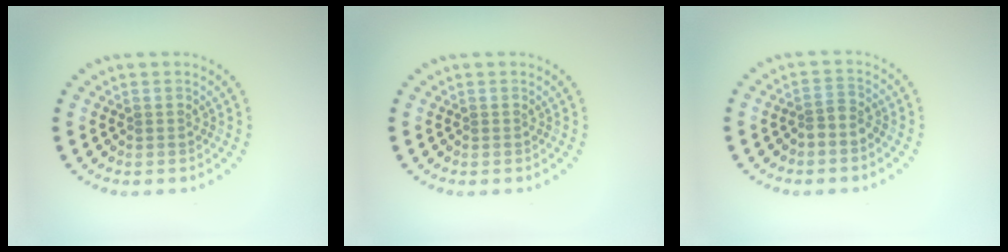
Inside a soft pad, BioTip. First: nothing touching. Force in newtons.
{"total": 0.0}
{"total": 1.5, "press": 1.1, "slide": 0.9}